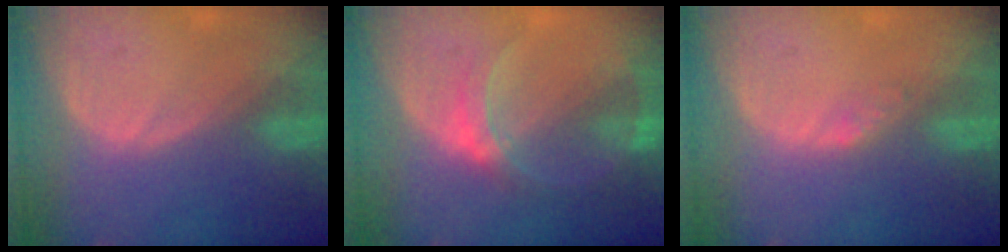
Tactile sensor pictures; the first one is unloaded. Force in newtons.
{"total": 6.3, "press": 5.6, "slide": 3.0}
{"total": 1.2, "press": 1.2, "slide": 0.1}